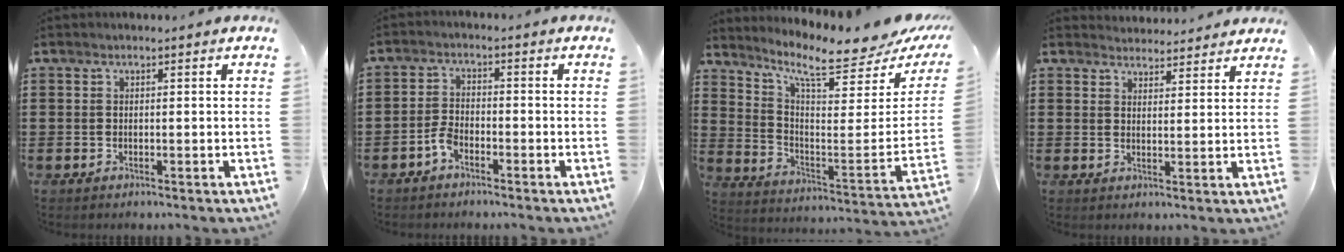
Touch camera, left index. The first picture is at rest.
{"total": 2.9, "force": [-1.9, 1.2, 1.8], "torque": [-0.049, 0.000, -0.041]}
{"total": 8.3, "force": [6.8, 0.9, 4.6], "torque": [-0.099, -0.063, 0.106]}
{"total": 3.2, "force": [3.2, 0.3, -0.1], "torque": [0.000, -0.015, 0.058]}